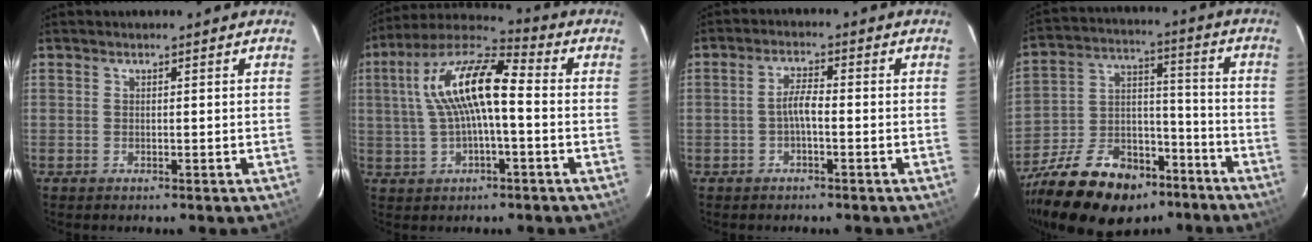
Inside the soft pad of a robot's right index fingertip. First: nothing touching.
{"total": 13.8, "force": [0.8, 4.2, 13.1], "torque": [-0.252, 0.027, 0.008]}
{"total": 2.9, "force": [-1.1, 0.7, 2.6], "torque": [-0.056, 0.009, -0.022]}
{"total": 22.5, "force": [-15.6, 12.3, 10.6], "torque": [-0.231, 0.028, -0.240]}